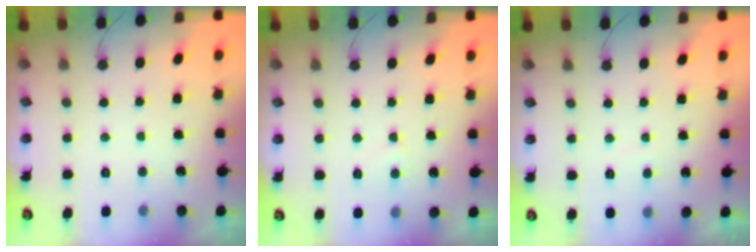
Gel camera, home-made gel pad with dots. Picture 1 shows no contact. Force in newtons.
{"total": 2.7, "press": 2.7, "slide": 0.2}
{"total": 0.0}